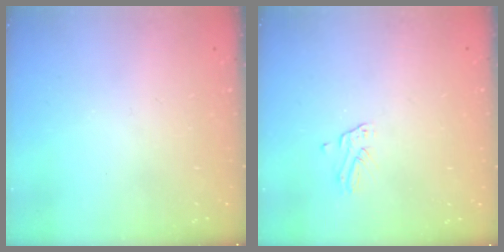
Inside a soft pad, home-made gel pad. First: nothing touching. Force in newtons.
{"total": 1.8, "press": 1.8, "slide": 0.1}